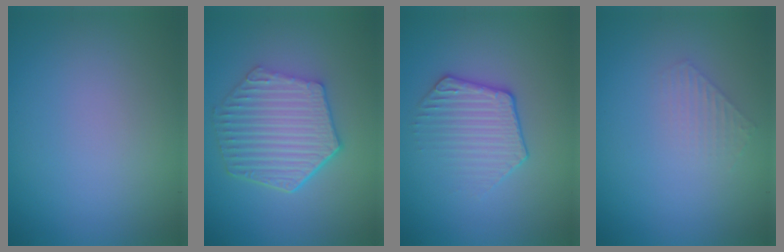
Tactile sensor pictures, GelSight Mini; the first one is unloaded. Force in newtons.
{"total": 6.4, "press": 4.8, "slide": 4.3}
{"total": 2.7, "press": 2.2, "slide": 1.6}
{"total": 1.3, "press": 1.3, "slide": 0.2}